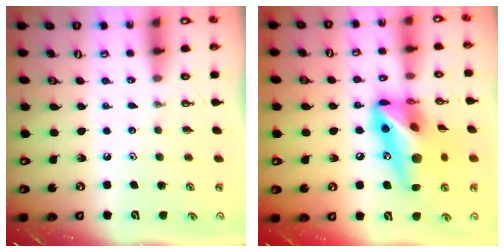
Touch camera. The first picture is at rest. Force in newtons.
{"total": 19.3, "press": 19.0, "slide": 3.2}